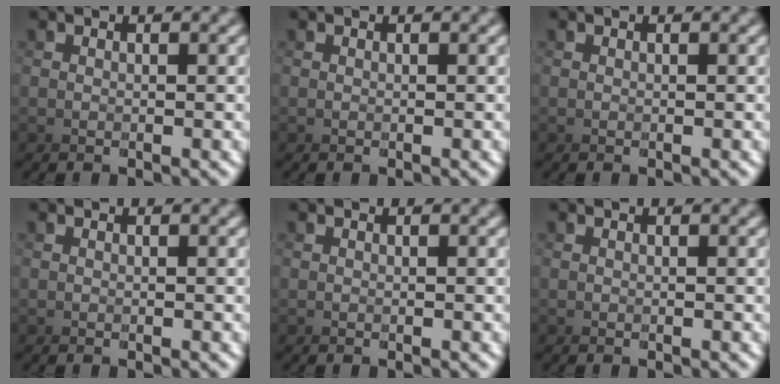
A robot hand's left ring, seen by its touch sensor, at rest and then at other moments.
{"total": 0.0}
{"total": 0.0}
{"total": 0.0}
{"total": 0.0}
{"total": 0.0}